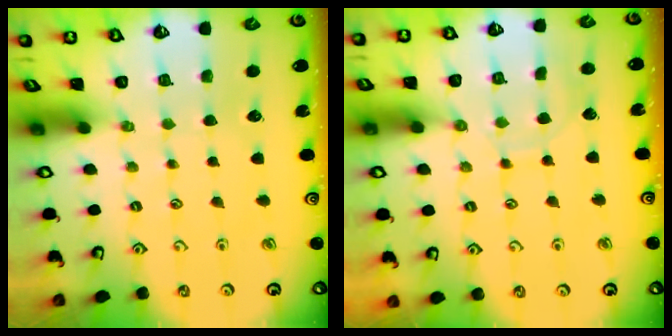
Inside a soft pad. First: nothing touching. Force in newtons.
{"total": 6.1, "press": 6.1, "slide": 0.6}